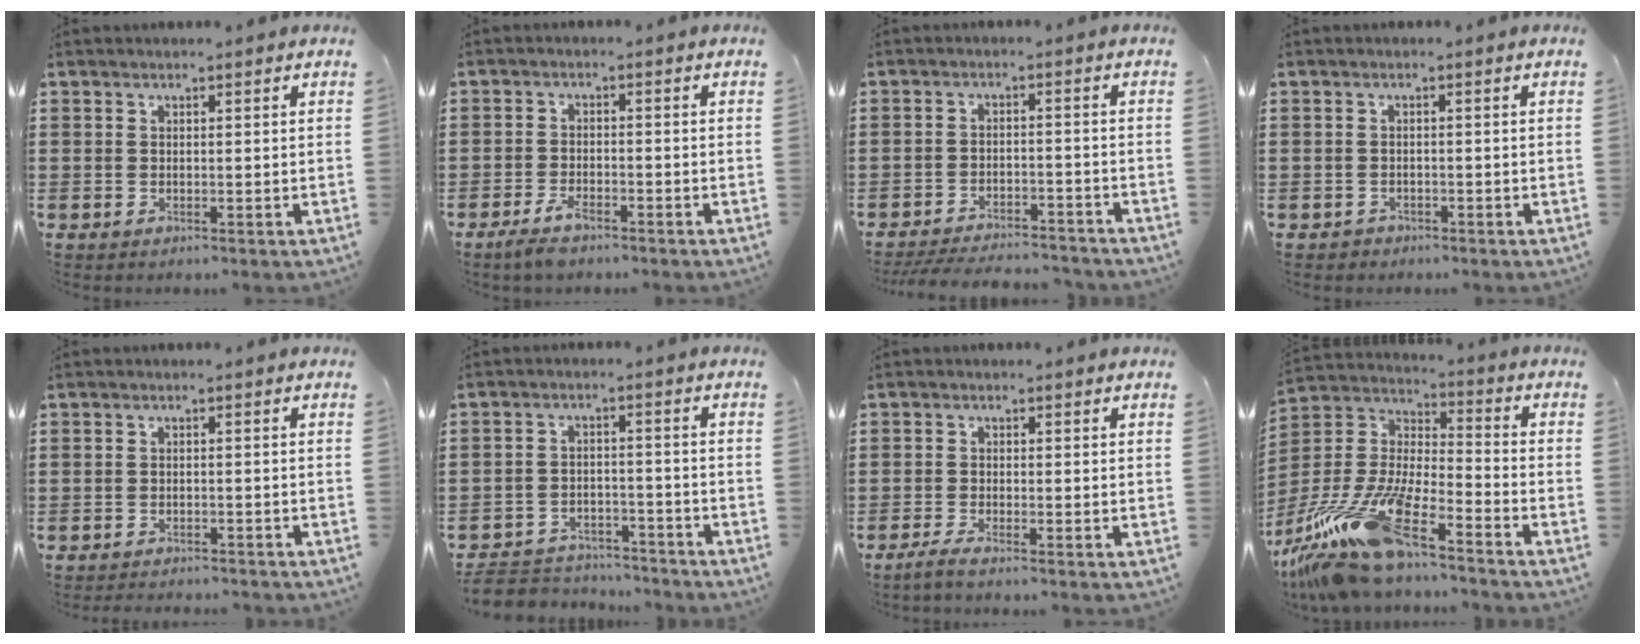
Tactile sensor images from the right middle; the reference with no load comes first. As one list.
[{"total": 3.4, "force": [-2.6, 0.9, 1.9], "torque": [-0.054, -0.003, -0.056]}, {"total": 4.3, "force": [-4.2, 0.3, 0.9], "torque": [-0.022, -0.001, -0.086]}, {"total": 0.9, "force": [-0.8, 0.5, 0.0], "torque": [-0.003, 0.001, -0.018]}, {"total": 1.3, "force": [-1.3, 0.0, 0.0], "torque": [-0.004, 0.001, -0.028]}, {"total": 4.5, "force": [-4.4, 1.1, 0.3], "torque": [-0.020, 0.005, -0.095]}, {"total": 1.5, "force": [-1.1, -0.1, 1.0], "torque": [-0.024, -0.004, -0.023]}, {"total": 15.8, "force": [-12.3, 2.5, 9.6], "torque": [-0.226, 0.005, -0.241]}]